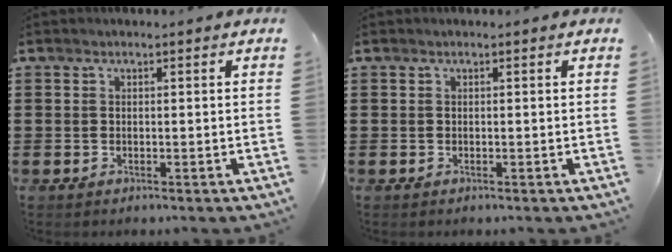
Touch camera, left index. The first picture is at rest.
{"total": 0.0}